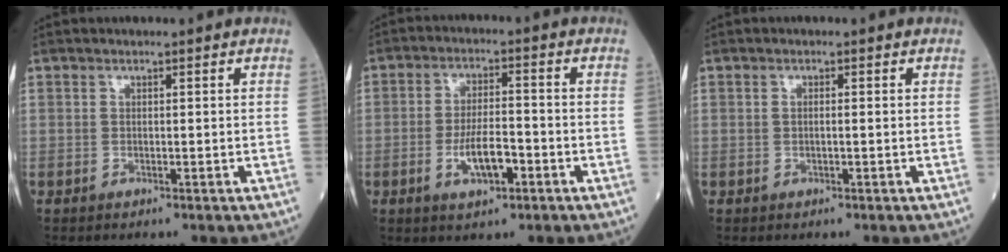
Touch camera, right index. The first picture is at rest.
{"total": 6.3, "force": [-2.4, 2.0, 5.5], "torque": [-0.105, 0.001, -0.040]}
{"total": 0.7, "force": [0.0, 0.1, 0.7], "torque": [-0.014, 0.000, -0.001]}